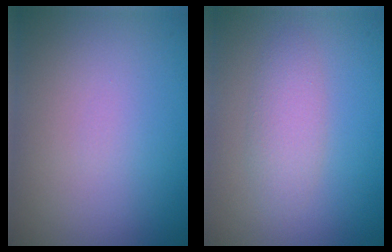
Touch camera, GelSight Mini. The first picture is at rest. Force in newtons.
{"total": 2.3, "press": 2.3, "slide": 0.1}